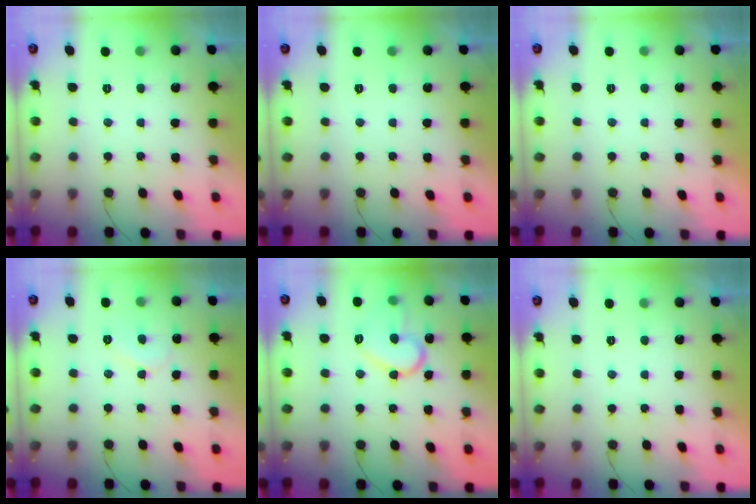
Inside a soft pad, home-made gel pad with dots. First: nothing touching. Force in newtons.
{"total": 0.0}
{"total": 1.8, "press": 1.8, "slide": 0.0}
{"total": 6.4, "press": 6.4, "slide": 0.5}
{"total": 13.0, "press": 13.0, "slide": 1.1}
{"total": 1.8, "press": 1.8, "slide": 0.1}